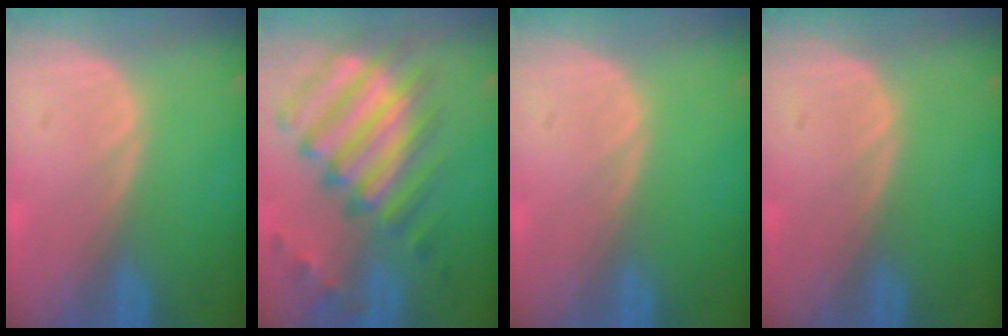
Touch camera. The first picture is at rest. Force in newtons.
{"total": 12.2, "press": 10.5, "slide": 6.1}
{"total": 0.0}
{"total": 0.0}